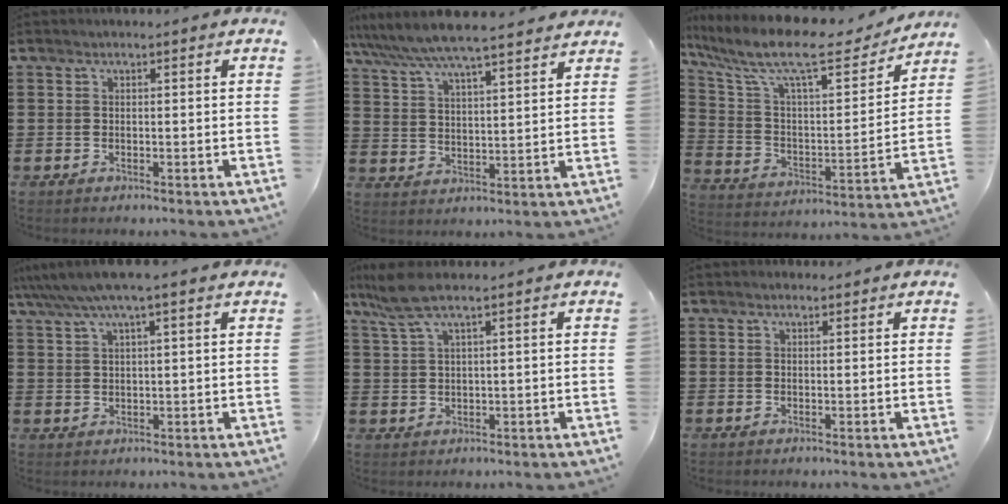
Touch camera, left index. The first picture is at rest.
{"total": 6.7, "force": [6.2, 0.3, 2.5], "torque": [-0.074, -0.030, 0.108]}
{"total": 13.7, "force": [10.6, 2.7, 8.3], "torque": [-0.191, -0.059, 0.178]}
{"total": 4.6, "force": [3.2, 0.4, 3.3], "torque": [-0.071, -0.001, 0.057]}
{"total": 4.6, "force": [2.8, 0.4, 3.6], "torque": [-0.092, -0.001, 0.046]}
{"total": 0.9, "force": [0.7, 0.5, 0.1], "torque": [-0.004, 0.004, 0.013]}